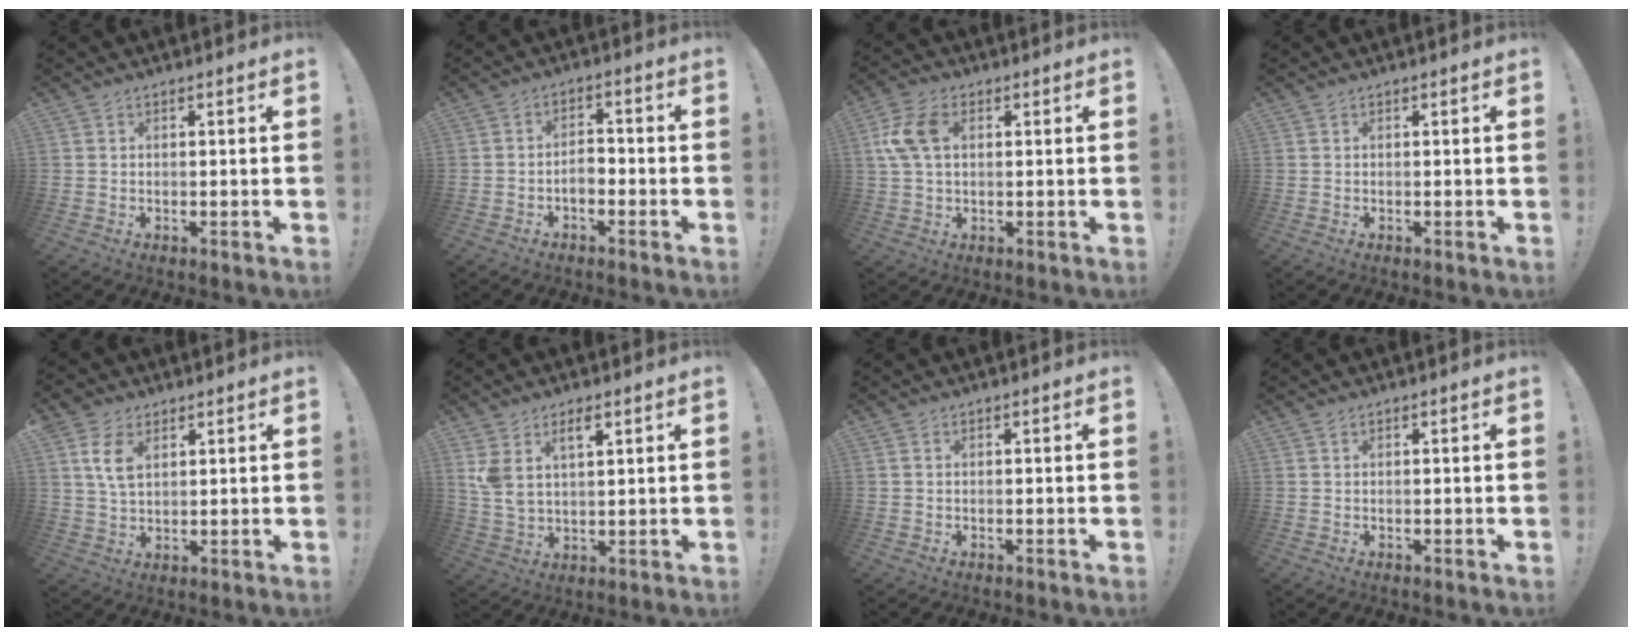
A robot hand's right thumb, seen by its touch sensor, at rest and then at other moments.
{"total": 4.2, "force": [-1.8, 2.3, 3.0], "torque": [-0.059, 0.004, -0.036]}
{"total": 10.3, "force": [2.1, 6.4, 7.7], "torque": [-0.158, 0.007, 0.042]}
{"total": 0.0}
{"total": 8.4, "force": [3.5, 5.2, 5.6], "torque": [-0.100, -0.004, 0.067]}
{"total": 7.2, "force": [4.1, 3.5, 4.8], "torque": [-0.097, -0.017, 0.075]}
{"total": 0.0}
{"total": 0.0}